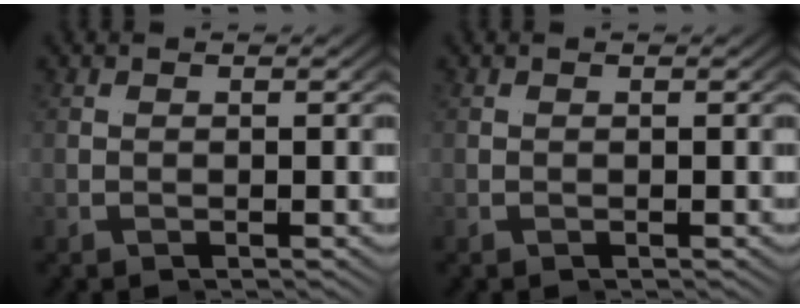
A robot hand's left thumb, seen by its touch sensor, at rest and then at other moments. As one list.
[{"total": 0.0}]